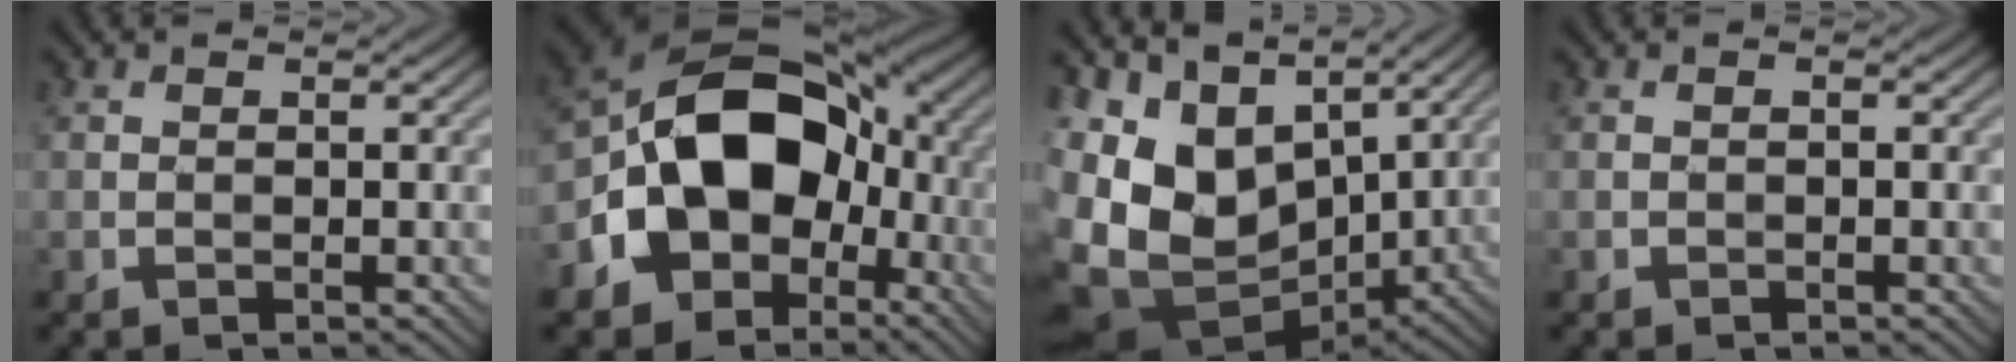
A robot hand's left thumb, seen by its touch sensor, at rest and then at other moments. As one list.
[{"total": 15.2, "force": [-3.1, 11.8, 9.2], "torque": [-0.146, -0.002, -0.064]}, {"total": 14.1, "force": [1.3, 10.0, 9.9], "torque": [-0.236, -0.018, 0.047]}, {"total": 0.0}]